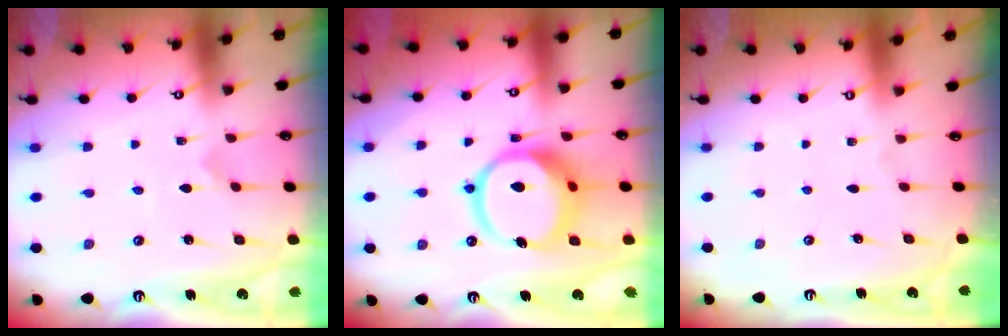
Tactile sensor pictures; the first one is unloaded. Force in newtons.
{"total": 15.3, "press": 15.2, "slide": 1.9}
{"total": 0.0}